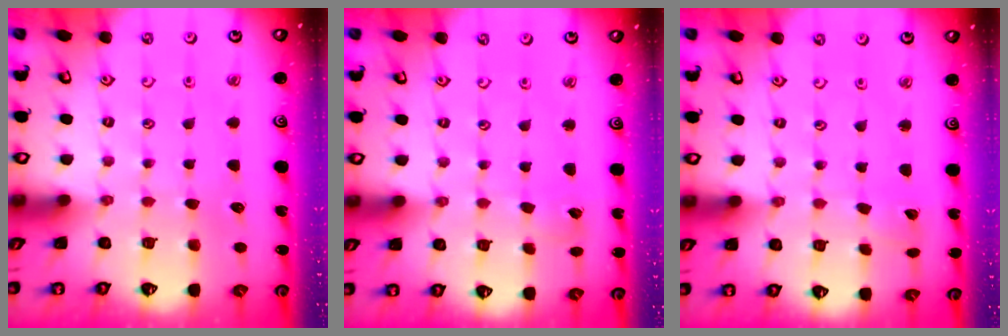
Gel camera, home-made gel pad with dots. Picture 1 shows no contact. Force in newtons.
{"total": 3.2, "press": 3.2, "slide": 0.2}
{"total": 2.9, "press": 2.9, "slide": 0.2}